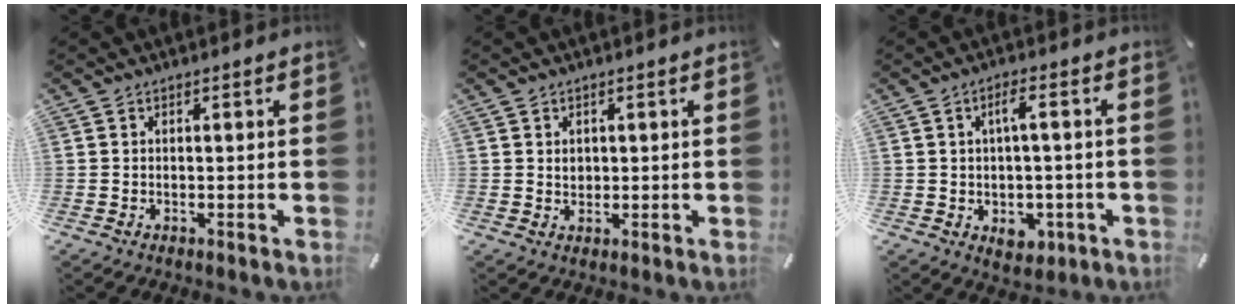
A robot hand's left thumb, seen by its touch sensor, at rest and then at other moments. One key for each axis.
{"total": 1.8, "fx": 0.5, "fy": 1.6, "fz": 0.6, "tx": -0.006, "ty": 0.000, "tz": 0.007}
{"total": 7.0, "fx": -0.9, "fy": 3.8, "fz": 5.8, "tx": -0.099, "ty": 0.002, "tz": -0.021}